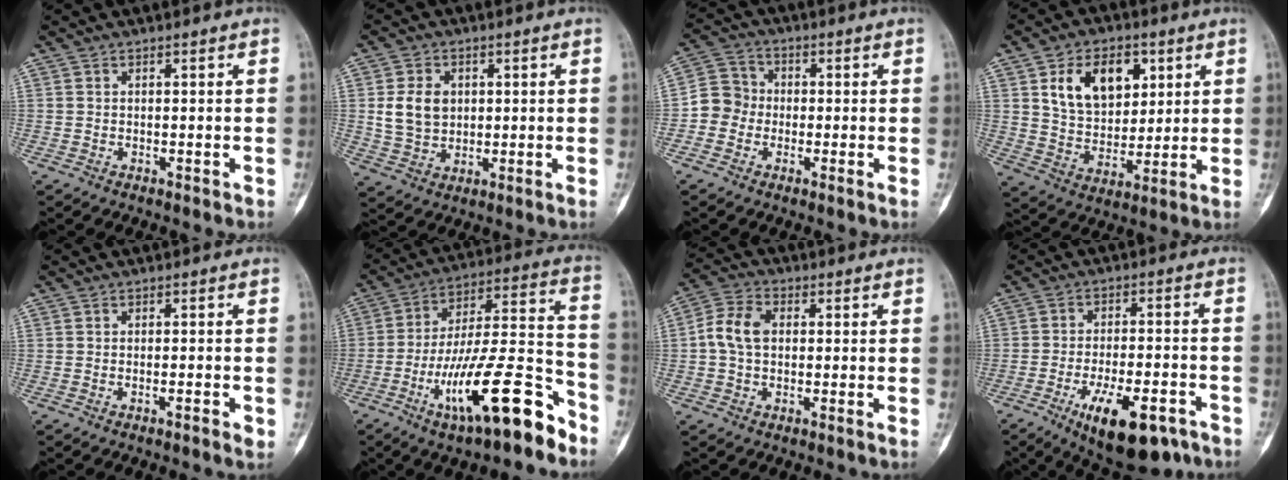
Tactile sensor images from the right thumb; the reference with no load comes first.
{"total": 7.6, "force": [1.3, 5.8, 4.8], "torque": [-0.072, -0.006, 0.031]}
{"total": 5.8, "force": [-1.4, 5.3, 2.0], "torque": [-0.016, 0.019, -0.043]}
{"total": 13.8, "force": [5.2, 9.1, 9.0], "torque": [-0.110, -0.019, 0.098]}
{"total": 1.6, "force": [-0.8, 0.2, 1.4], "torque": [-0.027, 0.002, -0.011]}
{"total": 22.0, "force": [-12.1, 5.6, 17.5], "torque": [-0.291, 0.075, -0.200]}
{"total": 6.6, "force": [0.2, 4.4, 5.0], "torque": [-0.102, 0.018, -0.006]}
{"total": 14.7, "force": [-7.9, 5.6, 11.1], "torque": [-0.165, 0.031, -0.109]}